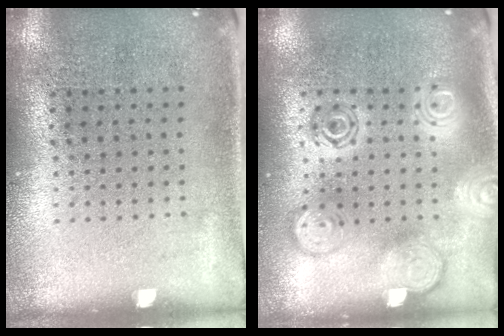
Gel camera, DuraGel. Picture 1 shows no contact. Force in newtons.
{"total": 2.8, "press": 2.8, "slide": 0.5}